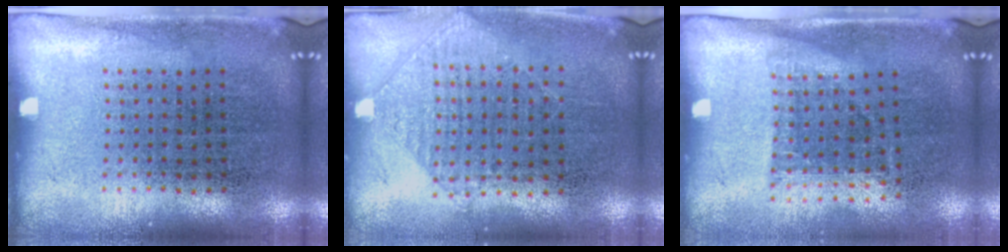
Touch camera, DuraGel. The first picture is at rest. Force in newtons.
{"total": 1.0, "press": 0.9, "slide": 0.4}
{"total": 1.1, "press": 0.9, "slide": 0.7}